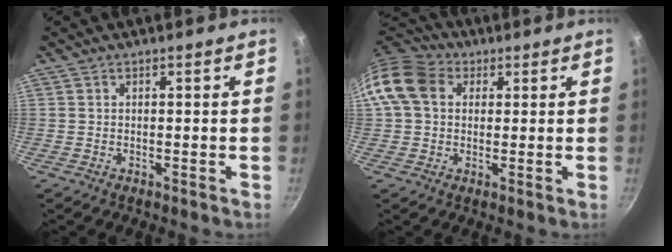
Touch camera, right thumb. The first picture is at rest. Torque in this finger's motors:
{"motor_torque": [0.17, 0.27, 0.74, -0.44, 0.29]}